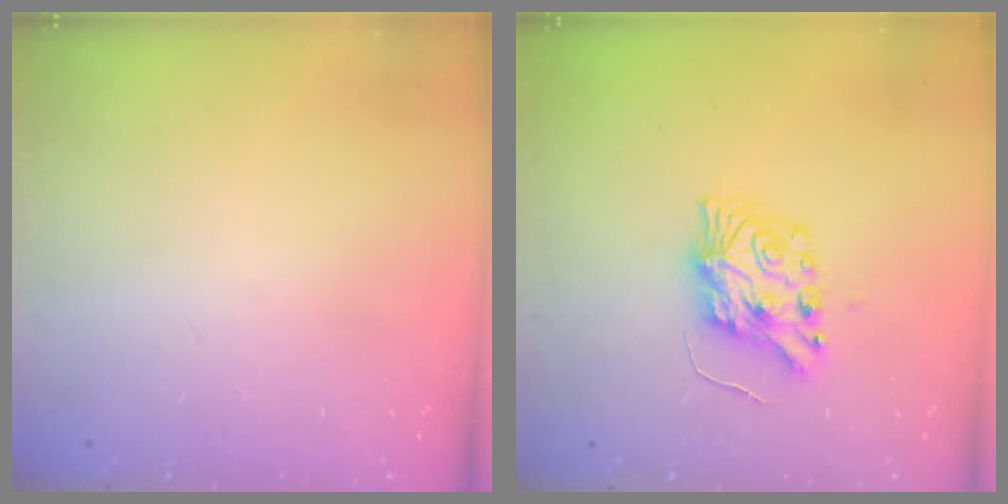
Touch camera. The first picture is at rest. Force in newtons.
{"total": 8.7, "press": 8.6, "slide": 0.4}